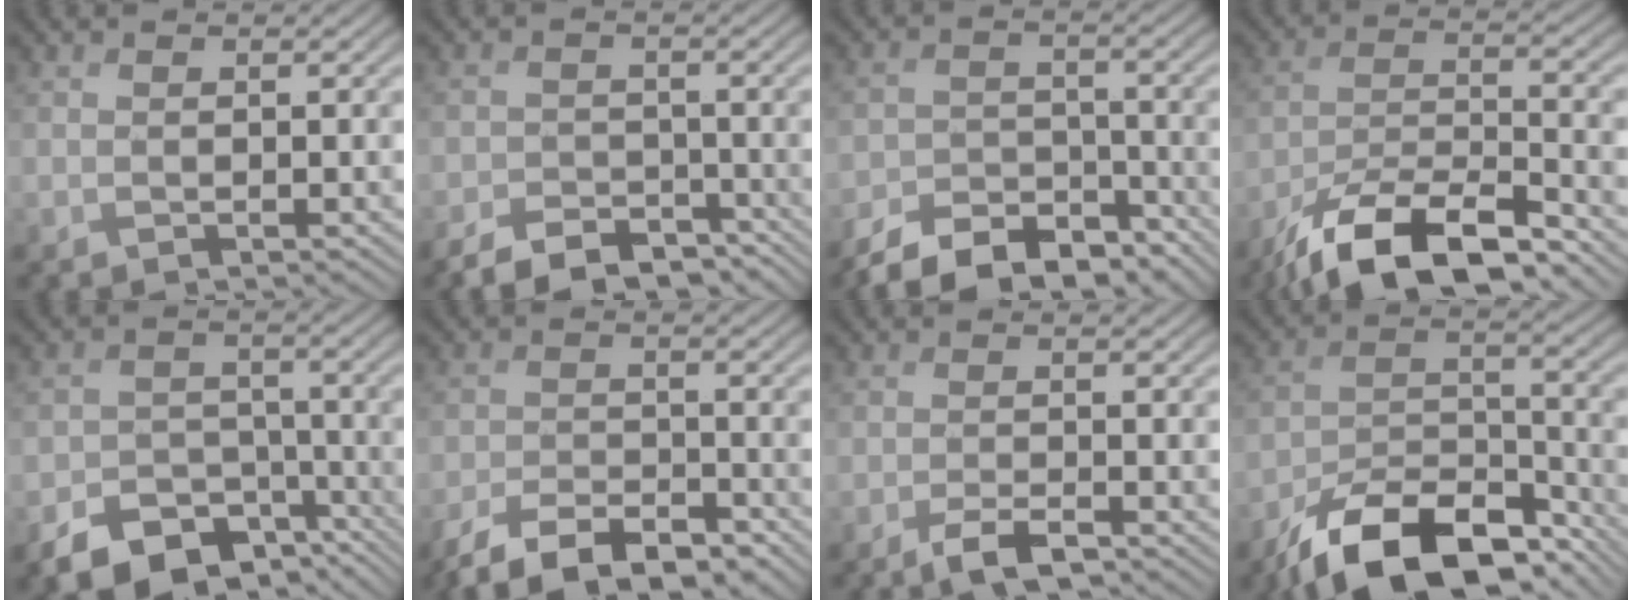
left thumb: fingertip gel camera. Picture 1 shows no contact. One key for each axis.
{"total": 7.9, "fx": -6.5, "fy": 3.7, "fz": 2.3, "tx": -0.028, "ty": -0.016, "tz": -0.104}
{"total": 9.9, "fx": -8.5, "fy": 4.1, "fz": 3.2, "tx": -0.049, "ty": -0.020, "tz": -0.141}
{"total": 12.7, "fx": -9.3, "fy": 4.3, "fz": 7.5, "tx": -0.139, "ty": -0.008, "tz": -0.180}
{"total": 8.8, "fx": -5.5, "fy": 5.8, "fz": 3.6, "tx": -0.055, "ty": -0.028, "tz": -0.092}
{"total": 8.0, "fx": -6.2, "fy": 3.2, "fz": 3.9, "tx": -0.058, "ty": -0.005, "tz": -0.120}
{"total": 3.2, "fx": -2.4, "fy": 1.1, "fz": 1.8, "tx": -0.030, "ty": 0.002, "tz": -0.048}
{"total": 14.1, "fx": -10.5, "fy": 6.0, "fz": 7.3, "tx": -0.128, "ty": -0.008, "tz": -0.191}